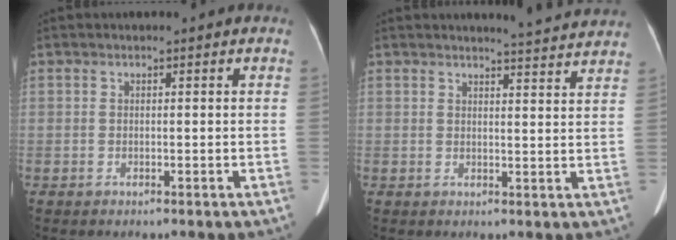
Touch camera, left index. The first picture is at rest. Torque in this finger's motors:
{"motor_torque": [1.04, -1.10, 0.02, 0.02]}